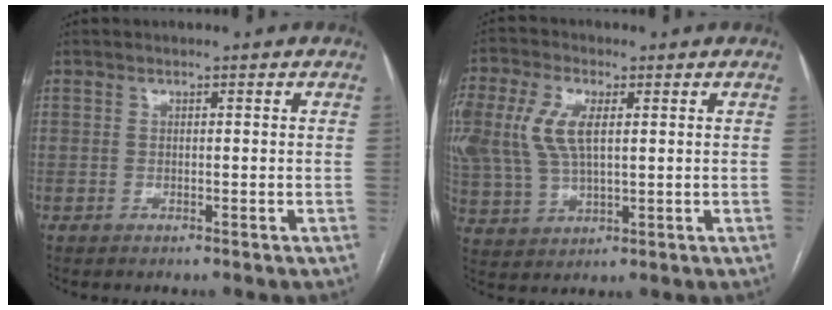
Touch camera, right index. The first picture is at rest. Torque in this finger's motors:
{"motor_torque": [0.99, 0.28, 0.48, 0.21]}